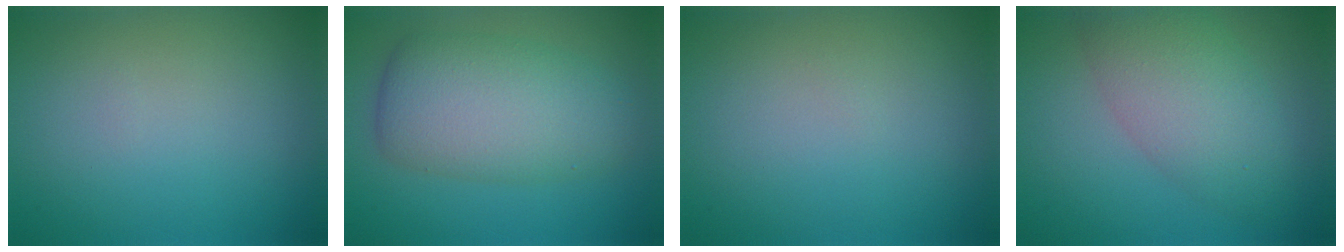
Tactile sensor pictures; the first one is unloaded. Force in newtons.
{"total": 7.5, "press": 7.5, "slide": 0.1}
{"total": 0.0}
{"total": 6.1, "press": 6.0, "slide": 0.3}